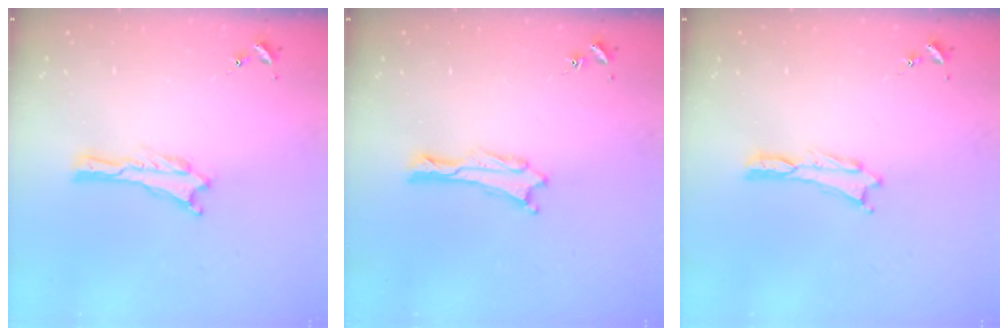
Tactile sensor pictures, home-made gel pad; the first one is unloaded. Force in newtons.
{"total": 0.6, "press": 0.6, "slide": 0.1}
{"total": 0.0}